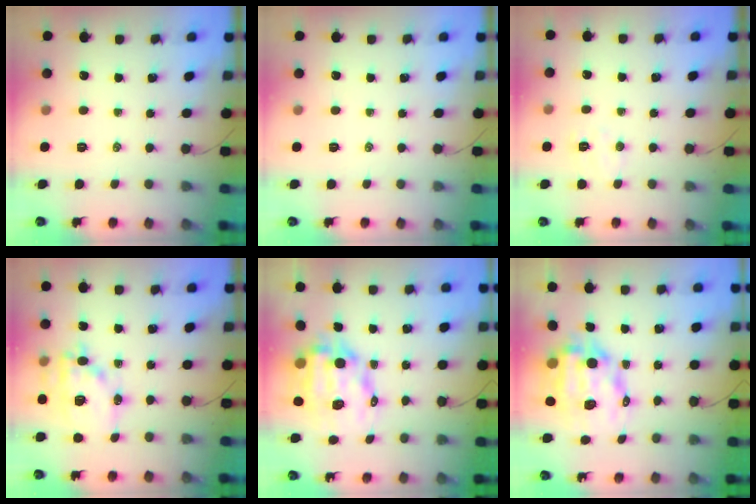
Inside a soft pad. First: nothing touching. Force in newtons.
{"total": 0.0}
{"total": 4.8, "press": 4.8, "slide": 0.8}
{"total": 16.2, "press": 15.9, "slide": 3.2}
{"total": 12.3, "press": 11.9, "slide": 3.0}
{"total": 12.3, "press": 11.9, "slide": 3.0}